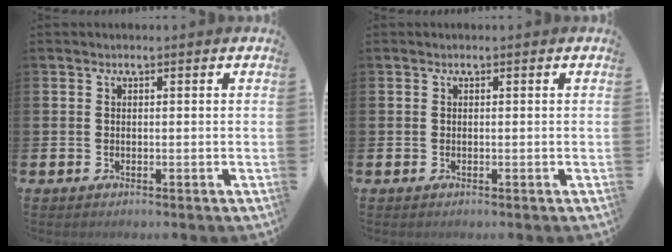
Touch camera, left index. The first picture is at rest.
{"total": 0.0}